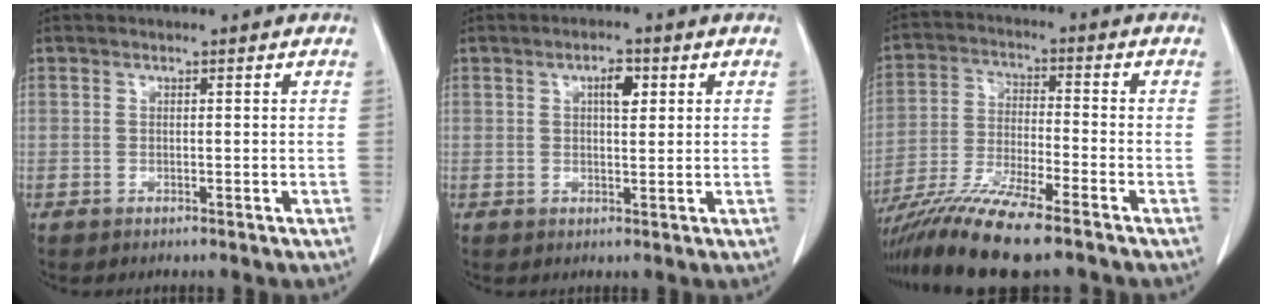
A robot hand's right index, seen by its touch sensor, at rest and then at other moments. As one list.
[{"total": 3.1, "force": [1.2, 1.1, 2.7], "torque": [-0.046, 0.003, 0.019]}, {"total": 13.1, "force": [-10.2, 0.2, 8.2], "torque": [-0.154, -0.030, -0.179]}]